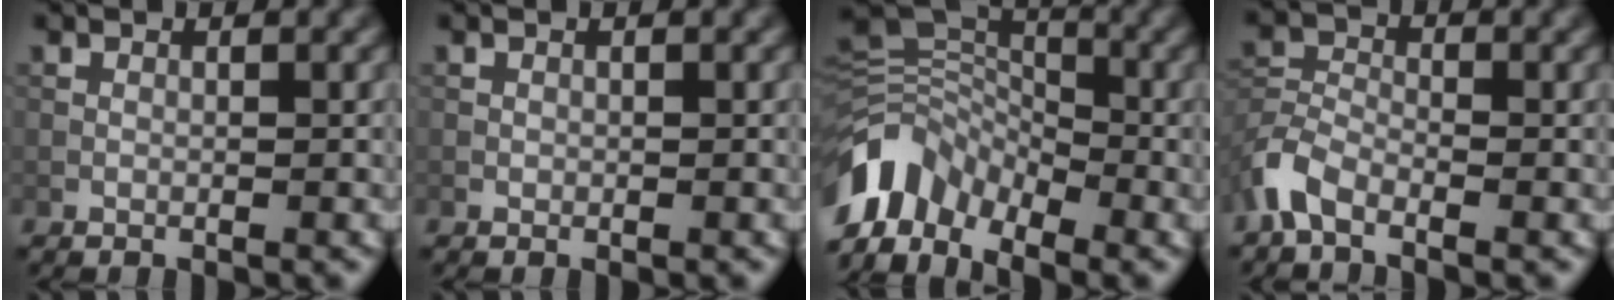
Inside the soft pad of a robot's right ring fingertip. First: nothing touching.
{"total": 0.0}
{"total": 8.0, "force": [-5.0, 4.8, 4.1], "torque": [-0.082, -0.006, -0.106]}
{"total": 3.9, "force": [-2.8, 1.9, 1.9], "torque": [-0.045, -0.002, -0.071]}